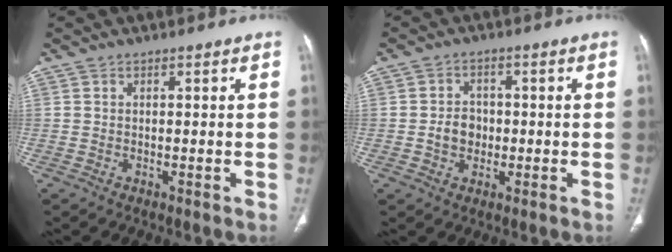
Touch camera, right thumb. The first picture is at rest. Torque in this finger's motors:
{"motor_torque": [0.72, 0.79, 0.42, -0.70, 0.09]}